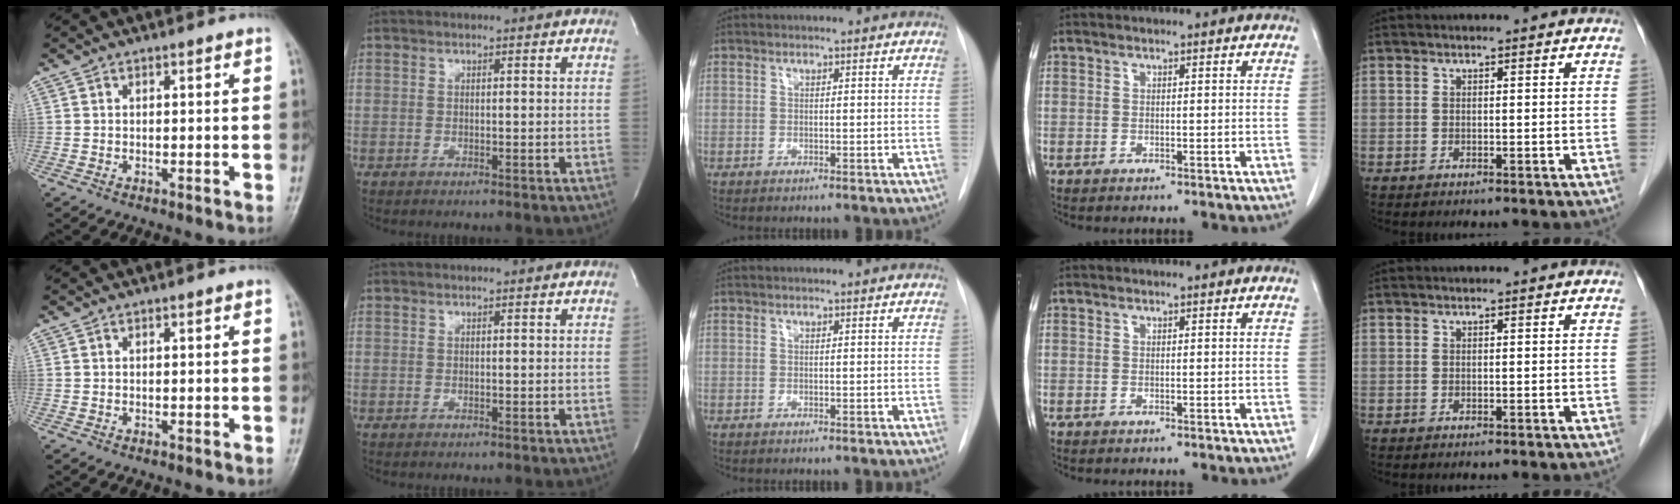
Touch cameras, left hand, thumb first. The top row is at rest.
{}